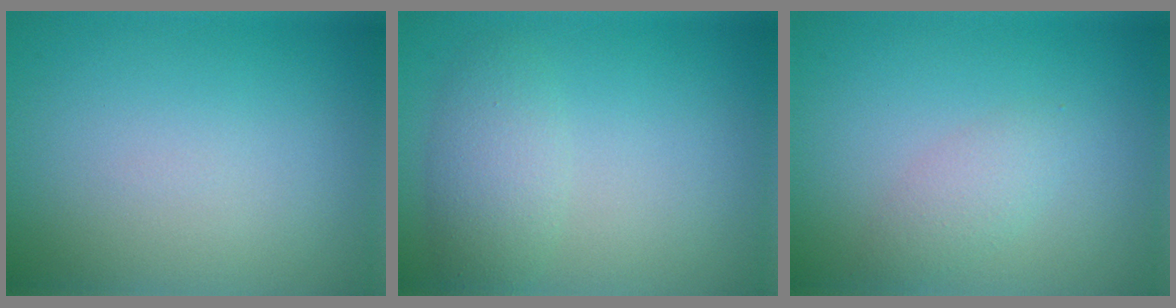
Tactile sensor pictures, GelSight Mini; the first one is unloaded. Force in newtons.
{"total": 2.9, "press": 2.9, "slide": 0.1}
{"total": 1.8, "press": 1.8, "slide": 0.1}